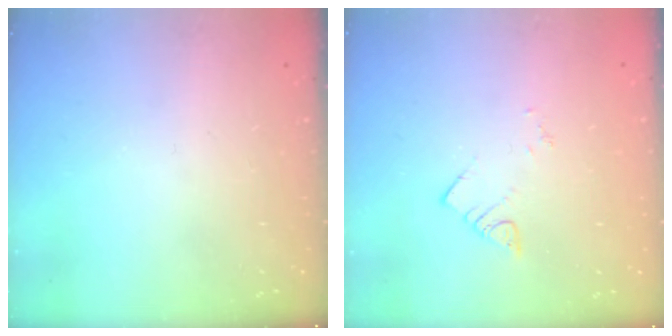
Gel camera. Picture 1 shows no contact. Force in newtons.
{"total": 3.7, "press": 3.6, "slide": 0.5}